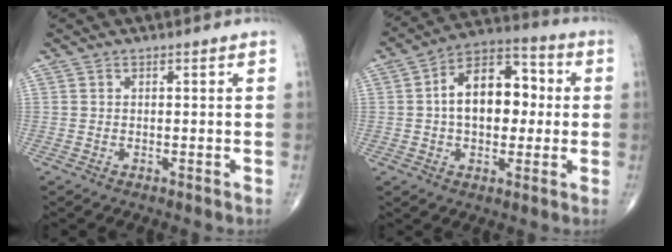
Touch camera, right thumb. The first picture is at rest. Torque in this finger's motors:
{"motor_torque": [0.86, 3.05, 0.54, -0.59, 0.43]}